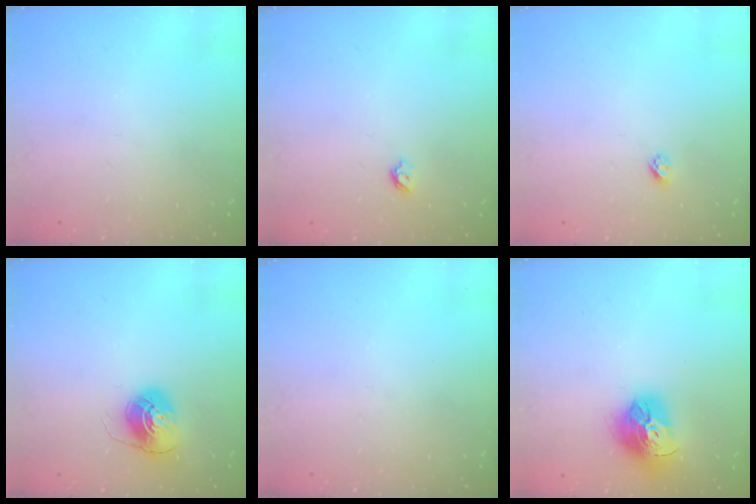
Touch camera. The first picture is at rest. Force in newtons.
{"total": 4.8, "press": 4.8, "slide": 0.8}
{"total": 2.4, "press": 2.4, "slide": 0.2}
{"total": 7.9, "press": 7.9, "slide": 0.1}
{"total": 0.0}
{"total": 15.9, "press": 15.9, "slide": 1.6}